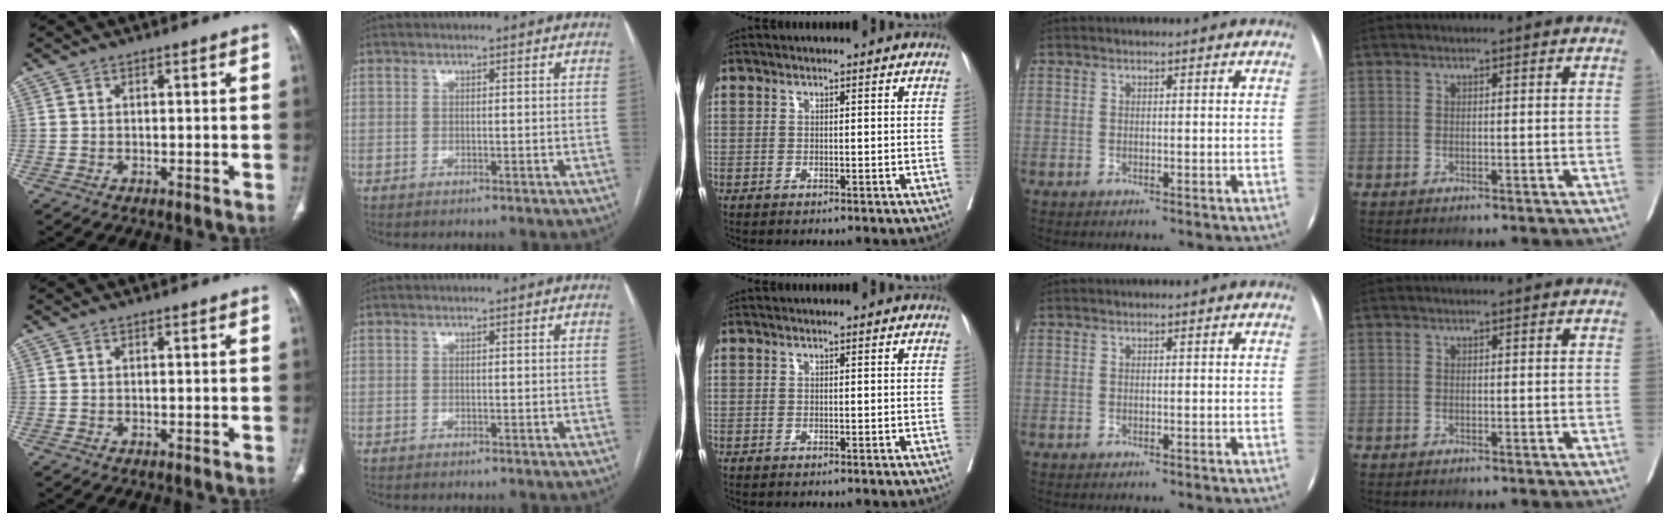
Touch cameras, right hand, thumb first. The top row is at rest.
{}